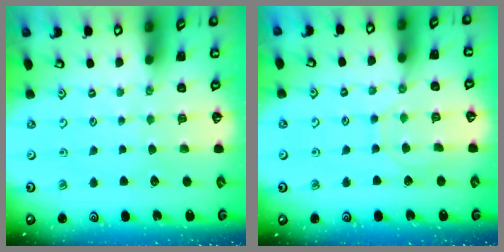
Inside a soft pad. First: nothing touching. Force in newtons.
{"total": 7.4, "press": 7.3, "slide": 0.8}